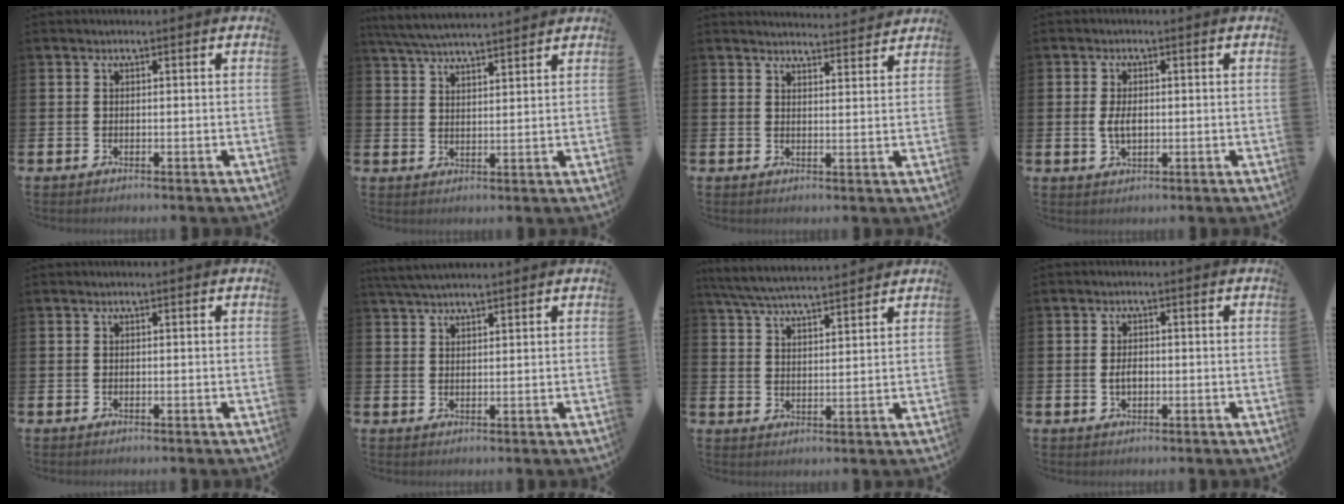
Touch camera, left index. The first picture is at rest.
{"total": 5.4, "force": [5.2, 0.3, 1.2], "torque": [-0.039, -0.023, 0.095]}
{"total": 3.7, "force": [3.7, 0.1, 0.0], "torque": [0.008, -0.031, 0.064]}
{"total": 3.0, "force": [0.0, 1.7, 2.5], "torque": [-0.037, 0.002, -0.004]}
{"total": 0.0}
{"total": 3.6, "force": [3.3, 0.6, 1.2], "torque": [-0.024, -0.009, 0.060]}
{"total": 6.1, "force": [5.9, 0.3, 1.4], "torque": [-0.047, -0.030, 0.106]}
{"total": 2.0, "force": [-0.1, 1.2, 1.6], "torque": [-0.019, 0.002, -0.007]}